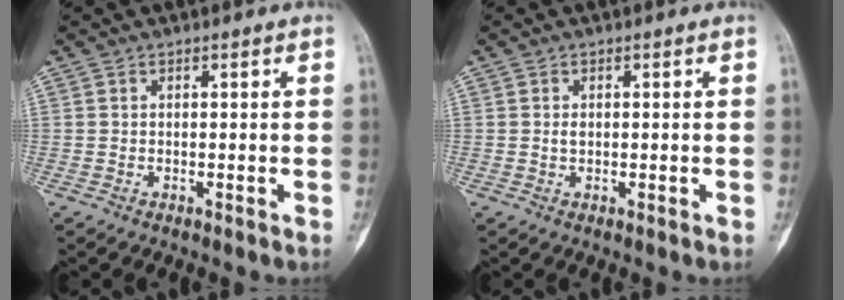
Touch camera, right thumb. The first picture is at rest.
{"total": 1.0, "force": [0.1, 0.7, 0.7], "torque": [-0.012, 0.001, 0.002]}